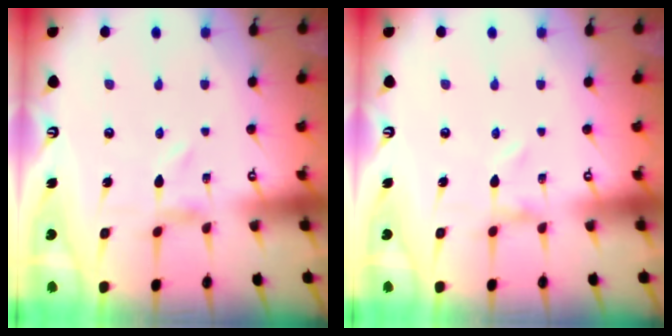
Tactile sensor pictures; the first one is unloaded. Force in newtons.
{"total": 0.0}